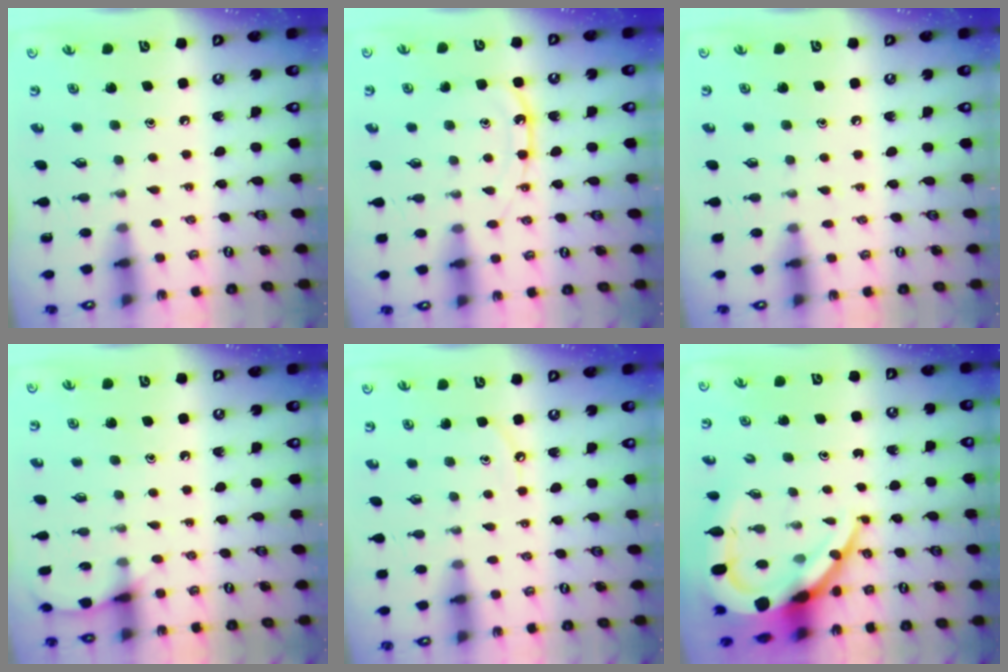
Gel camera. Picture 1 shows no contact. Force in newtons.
{"total": 10.7, "press": 10.6, "slide": 1.2}
{"total": 4.6, "press": 4.6, "slide": 0.5}
{"total": 5.3, "press": 5.2, "slide": 0.7}
{"total": 4.5, "press": 4.5, "slide": 0.3}
{"total": 14.6, "press": 14.5, "slide": 1.6}